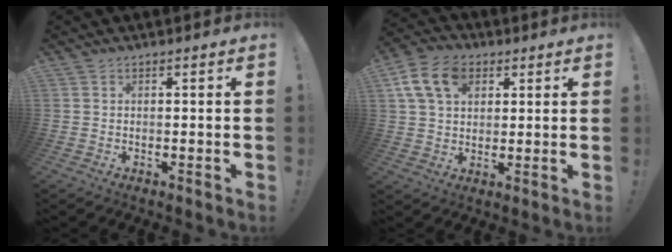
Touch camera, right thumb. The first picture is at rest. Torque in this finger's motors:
{"motor_torque": [0.21, 0.20, 0.34, 0.22, 0.27]}